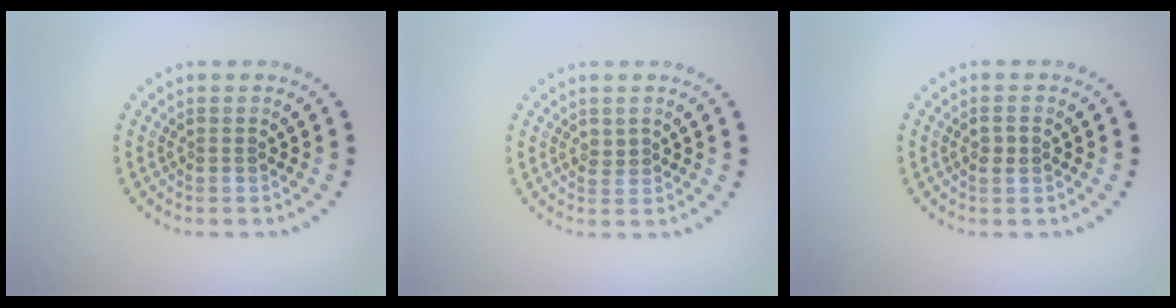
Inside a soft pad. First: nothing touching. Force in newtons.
{"total": 1.0, "press": 0.9, "slide": 0.3}
{"total": 1.1, "press": 1.1, "slide": 0.2}